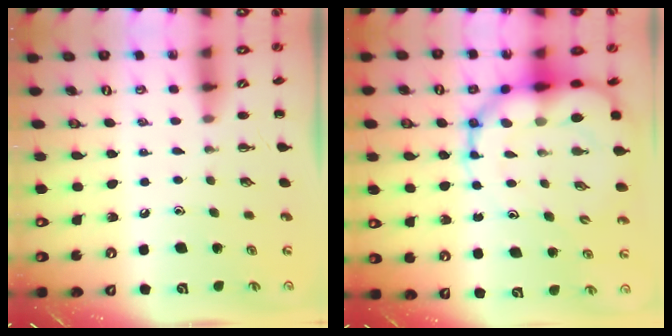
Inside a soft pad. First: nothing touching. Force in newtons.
{"total": 16.7, "press": 16.0, "slide": 4.5}